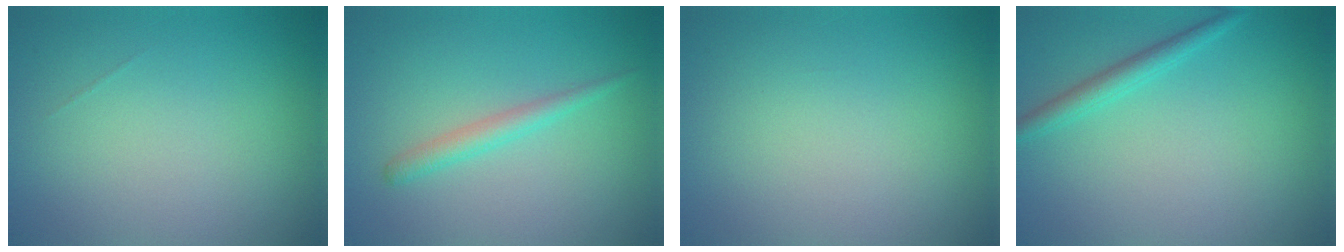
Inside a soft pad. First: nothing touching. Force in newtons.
{"total": 1.8, "press": 1.8, "slide": 0.0}
{"total": 0.0}
{"total": 1.9, "press": 1.9, "slide": 0.2}